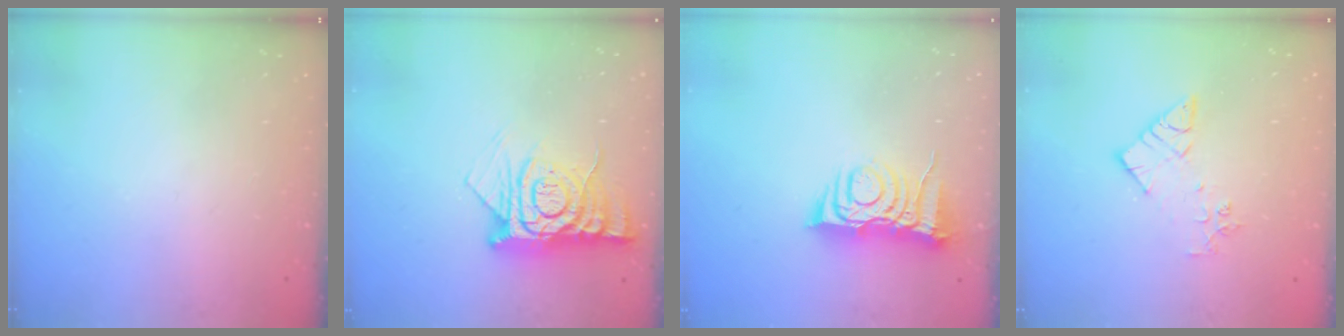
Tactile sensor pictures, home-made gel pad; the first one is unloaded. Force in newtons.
{"total": 12.8, "press": 12.8, "slide": 1.0}
{"total": 8.9, "press": 8.9, "slide": 1.1}
{"total": 8.8, "press": 8.8, "slide": 0.7}